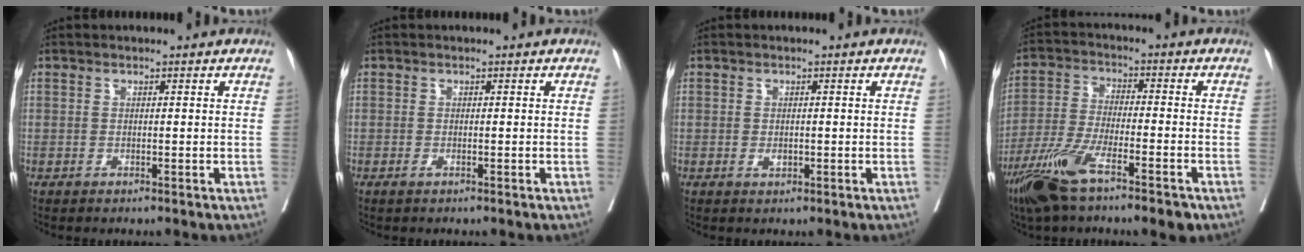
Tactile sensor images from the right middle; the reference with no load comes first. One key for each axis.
{"total": 0.6, "fx": -0.4, "fy": 0.0, "fz": 0.5, "tx": -0.010, "ty": -0.002, "tz": -0.005}
{"total": 1.0, "fx": -0.2, "fy": 0.7, "fz": 0.7, "tx": -0.010, "ty": 0.000, "tz": -0.001}
{"total": 12.2, "fx": -7.7, "fy": 2.2, "fz": 9.2, "tx": -0.176, "ty": -0.024, "tz": -0.138}